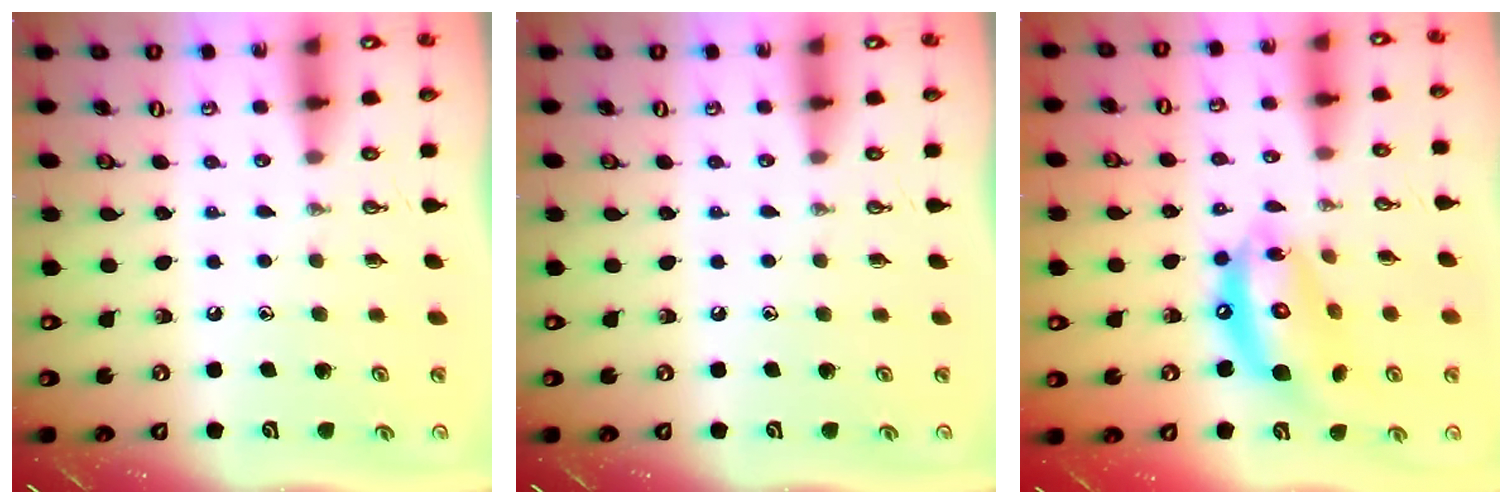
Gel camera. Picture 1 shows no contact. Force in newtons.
{"total": 0.0}
{"total": 14.2, "press": 14.1, "slide": 1.5}